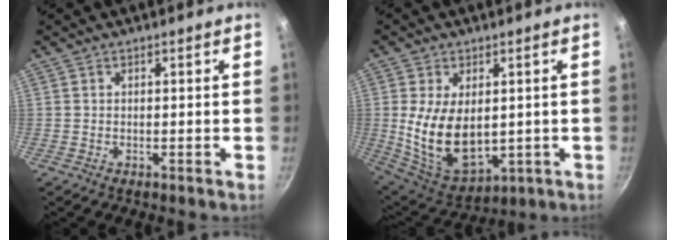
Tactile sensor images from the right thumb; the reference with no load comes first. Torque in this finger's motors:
{"motor_torque": [-0.44, 1.61, 1.63, 0.06, 0.17]}